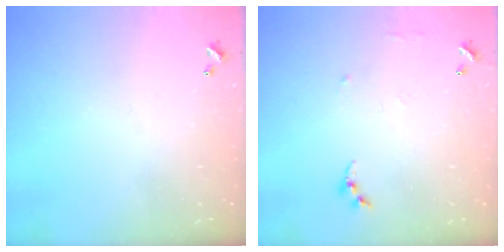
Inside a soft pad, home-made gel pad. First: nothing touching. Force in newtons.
{"total": 6.5, "press": 6.5, "slide": 0.8}